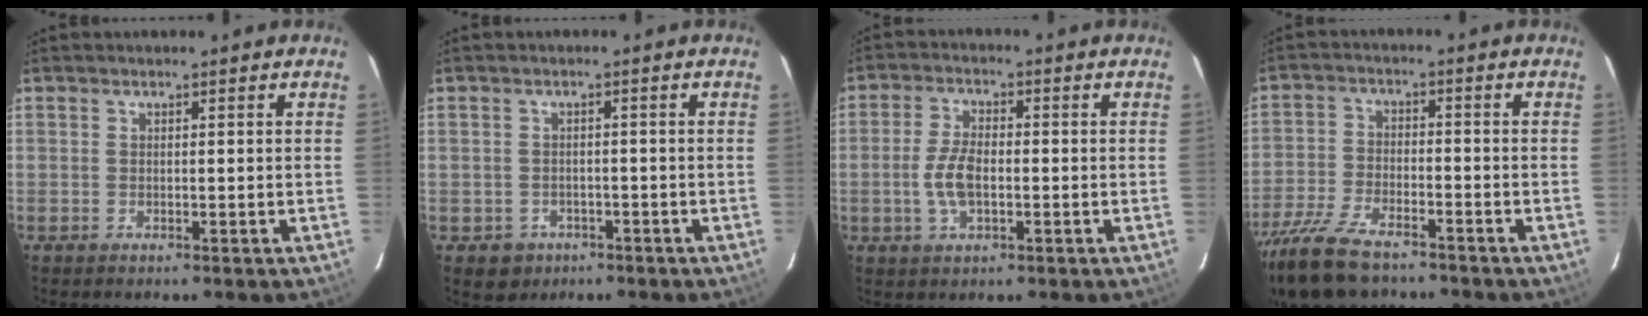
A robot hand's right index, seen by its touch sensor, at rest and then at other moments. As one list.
[{"total": 4.3, "force": [-1.9, 3.7, 0.7], "torque": [-0.024, 0.006, -0.020]}, {"total": 6.2, "force": [-1.3, 3.2, 5.2], "torque": [-0.112, 0.003, -0.021]}, {"total": 14.9, "force": [-11.9, 5.2, 7.4], "torque": [-0.176, -0.028, -0.224]}]